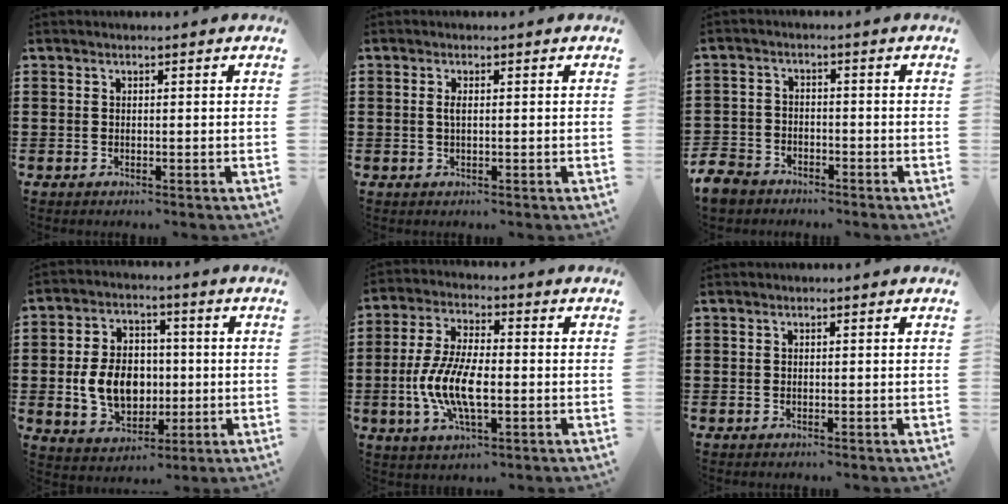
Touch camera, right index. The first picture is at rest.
{"total": 1.2, "force": [0.1, 0.3, 1.2], "torque": [-0.023, 0.002, 0.001]}
{"total": 4.0, "force": [-3.6, 1.6, 0.6], "torque": [-0.043, -0.005, -0.082]}
{"total": 9.4, "force": [-0.8, 6.9, 6.3], "torque": [-0.127, 0.008, -0.017]}
{"total": 10.0, "force": [-2.2, 4.1, 8.9], "torque": [-0.197, -0.011, -0.044]}
{"total": 0.0}